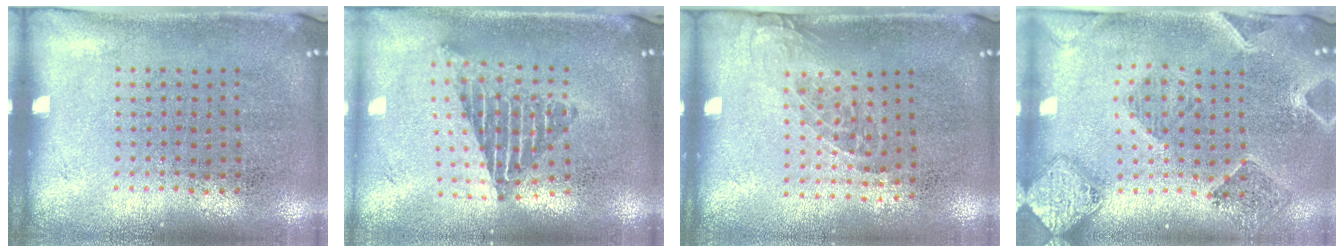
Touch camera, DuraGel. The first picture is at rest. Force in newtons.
{"total": 2.1, "press": 1.5, "slide": 1.4}
{"total": 1.2, "press": 1.0, "slide": 0.7}
{"total": 1.5, "press": 1.4, "slide": 0.4}